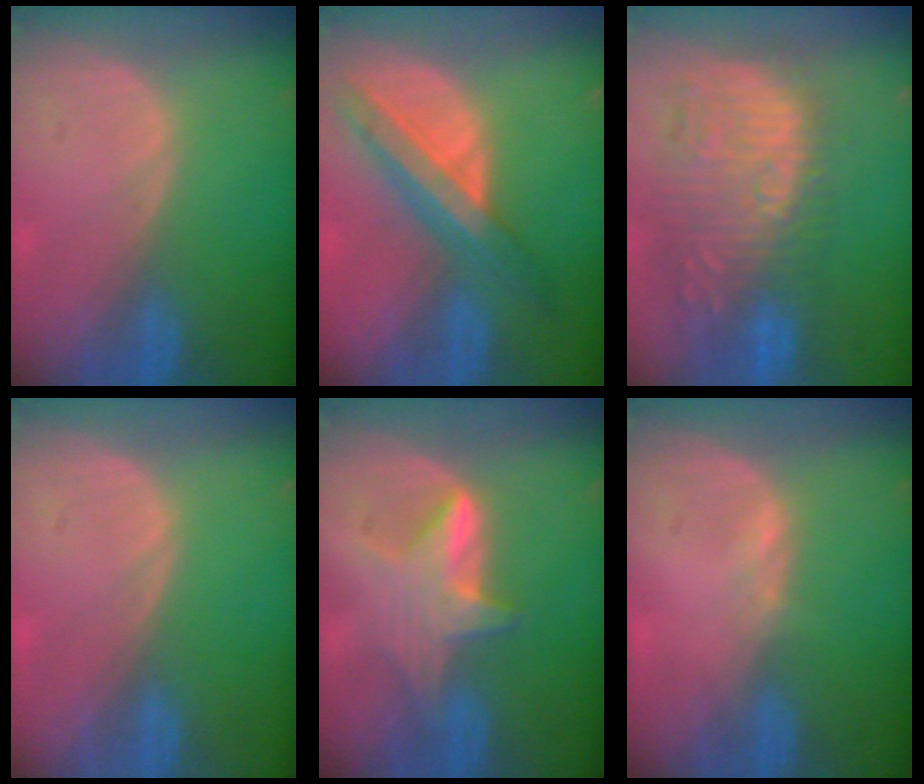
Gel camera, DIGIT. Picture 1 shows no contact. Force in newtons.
{"total": 8.5, "press": 7.2, "slide": 4.4}
{"total": 12.4, "press": 11.5, "slide": 4.7}
{"total": 0.0}
{"total": 6.0, "press": 5.8, "slide": 1.7}
{"total": 0.6, "press": 0.5, "slide": 0.4}